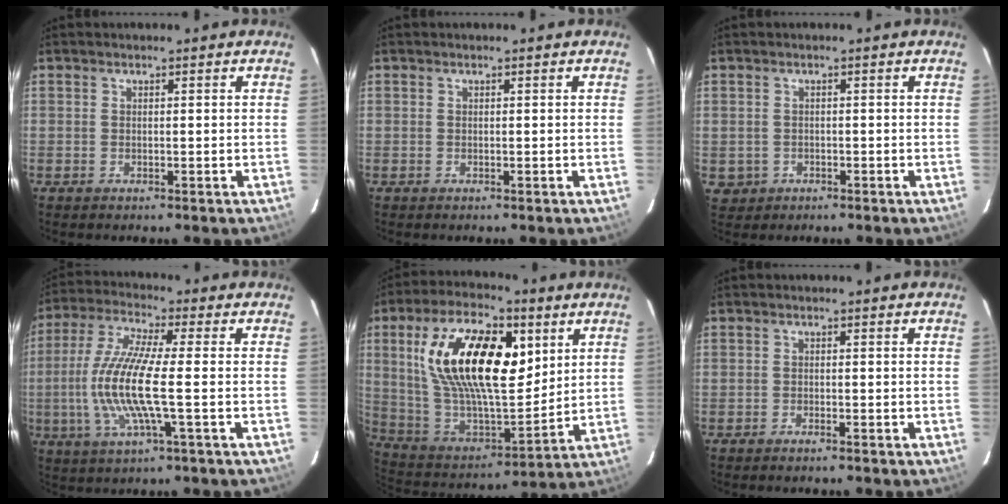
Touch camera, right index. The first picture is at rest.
{"total": 0.0}
{"total": 3.1, "force": [-0.7, 2.9, 0.5], "torque": [-0.017, 0.000, -0.003]}
{"total": 12.9, "force": [-1.9, 1.0, 12.7], "torque": [-0.260, -0.003, -0.038]}
{"total": 24.8, "force": [7.7, 11.6, 20.5], "torque": [-0.396, 0.014, 0.145]}
{"total": 1.2, "force": [-1.1, 0.2, 0.4], "torque": [-0.015, 0.001, -0.024]}